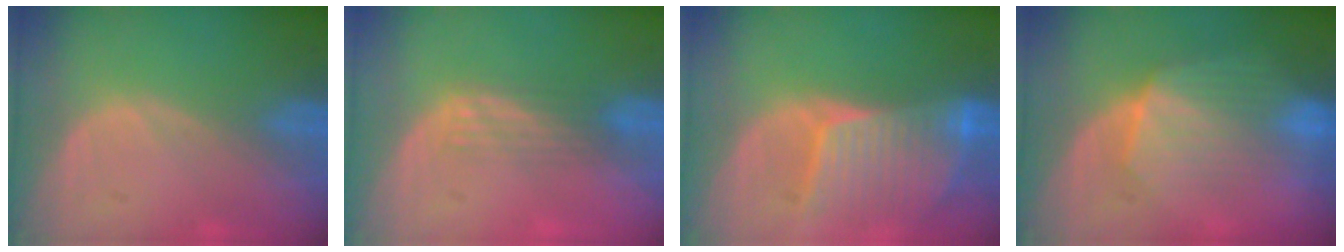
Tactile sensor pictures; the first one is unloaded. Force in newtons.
{"total": 2.9, "press": 2.5, "slide": 1.5}
{"total": 8.6, "press": 7.8, "slide": 3.8}
{"total": 7.3, "press": 7.2, "slide": 0.7}